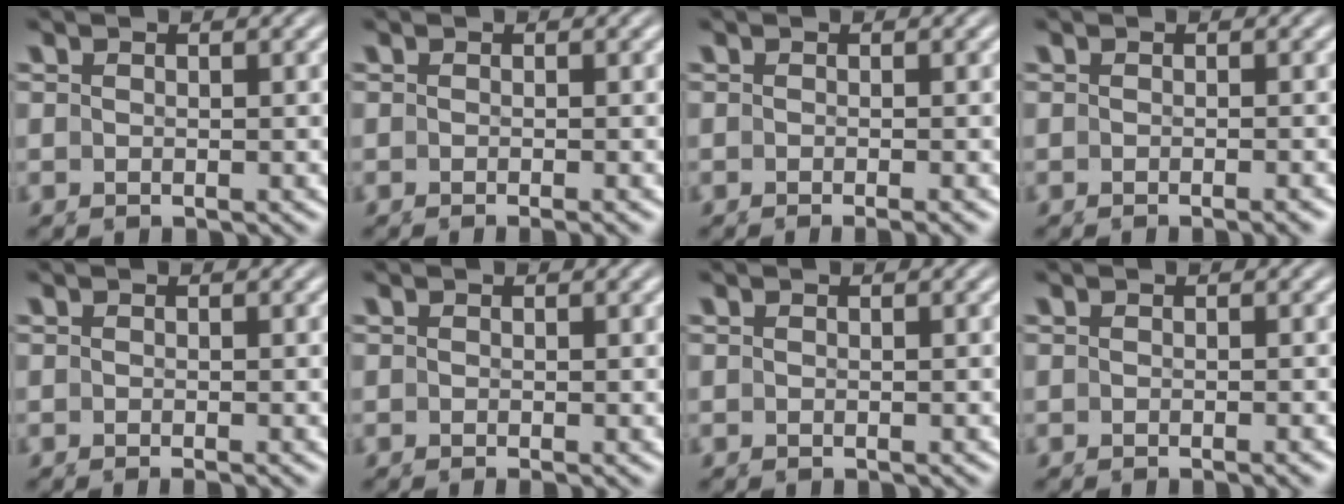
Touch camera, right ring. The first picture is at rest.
{"total": 1.4, "force": [-1.0, 0.0, 1.0], "torque": [-0.009, 0.004, -0.019]}
{"total": 1.8, "force": [-1.3, 0.0, 1.2], "torque": [-0.011, 0.004, -0.022]}
{"total": 1.2, "force": [-0.8, -0.1, 0.8], "torque": [-0.008, 0.006, -0.017]}
{"total": 0.9, "force": [-0.6, 0.0, 0.7], "torque": [-0.003, 0.003, -0.012]}
{"total": 0.6, "force": [-0.3, -0.1, 0.6], "torque": [-0.004, -0.001, -0.004]}
{"total": 0.0}
{"total": 0.8, "force": [-0.5, -0.1, 0.6], "torque": [-0.007, 0.004, -0.011]}